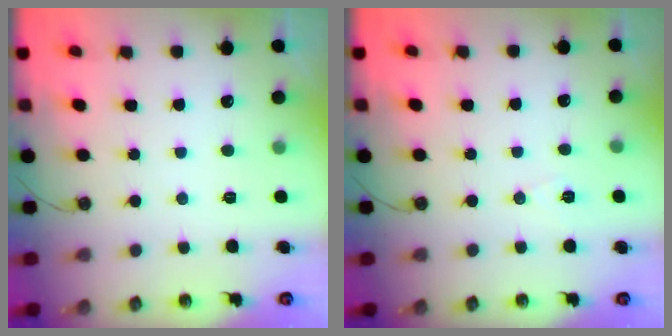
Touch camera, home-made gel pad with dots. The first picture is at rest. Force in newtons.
{"total": 5.7, "press": 3.7, "slide": 4.4}